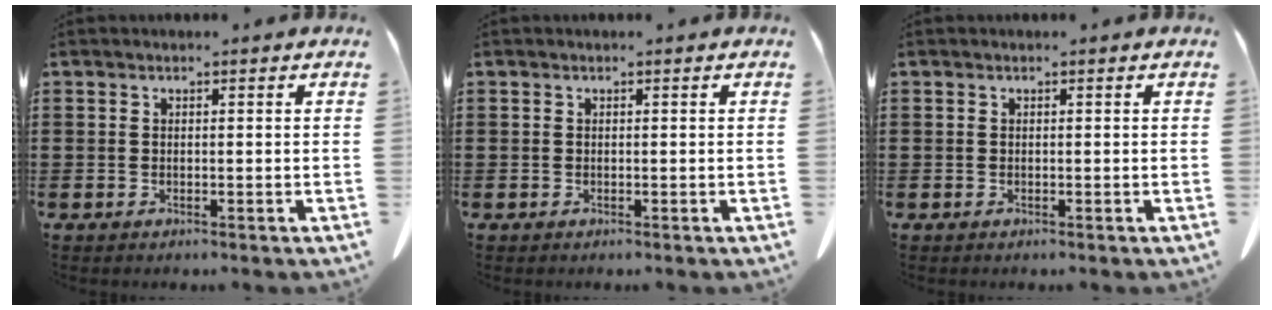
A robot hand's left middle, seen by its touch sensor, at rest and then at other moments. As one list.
[{"total": 0.0}, {"total": 0.0}]